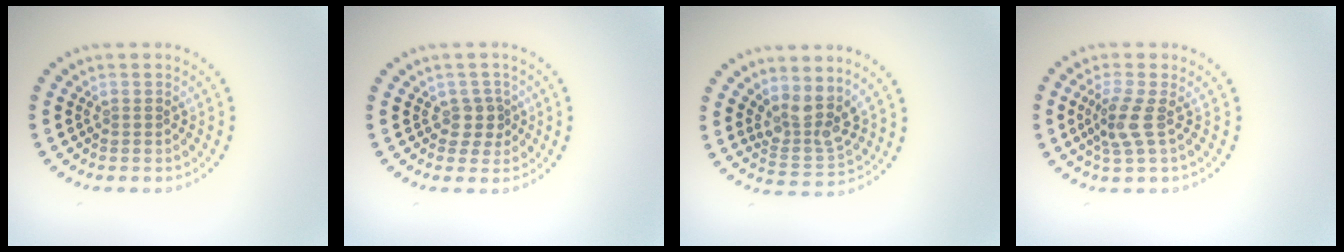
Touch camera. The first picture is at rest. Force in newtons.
{"total": 1.8, "press": 1.5, "slide": 1.1}
{"total": 3.6, "press": 2.9, "slide": 2.1}
{"total": 2.6, "press": 2.1, "slide": 1.6}